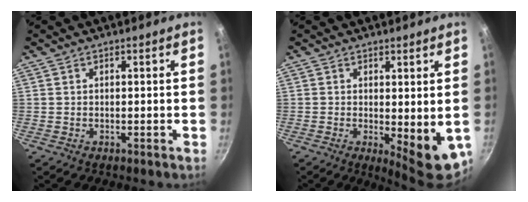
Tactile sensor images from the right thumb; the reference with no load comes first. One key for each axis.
{"total": 8.3, "fx": -0.6, "fy": 3.0, "fz": 7.7, "tx": -0.090, "ty": -0.012, "tz": 0.003}